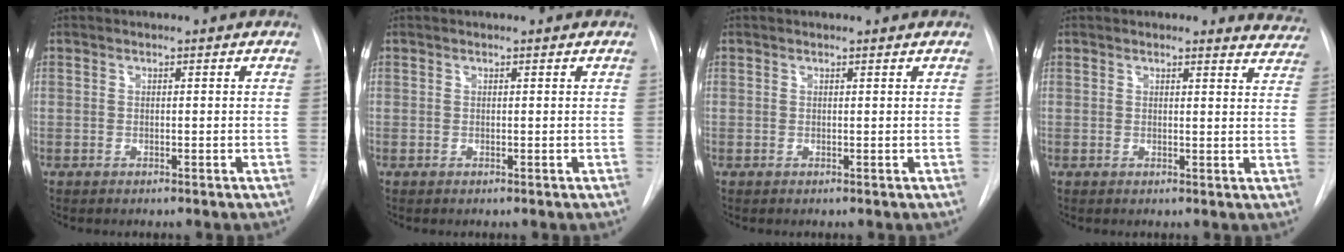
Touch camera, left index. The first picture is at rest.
{"total": 0.5, "force": [0.5, 0.0, 0.0], "torque": [0.000, 0.004, 0.005]}
{"total": 1.4, "force": [1.4, 0.2, 0.2], "torque": [-0.011, 0.010, 0.015]}
{"total": 5.5, "force": [5.3, 1.3, 0.0], "torque": [0.023, -0.032, 0.026]}